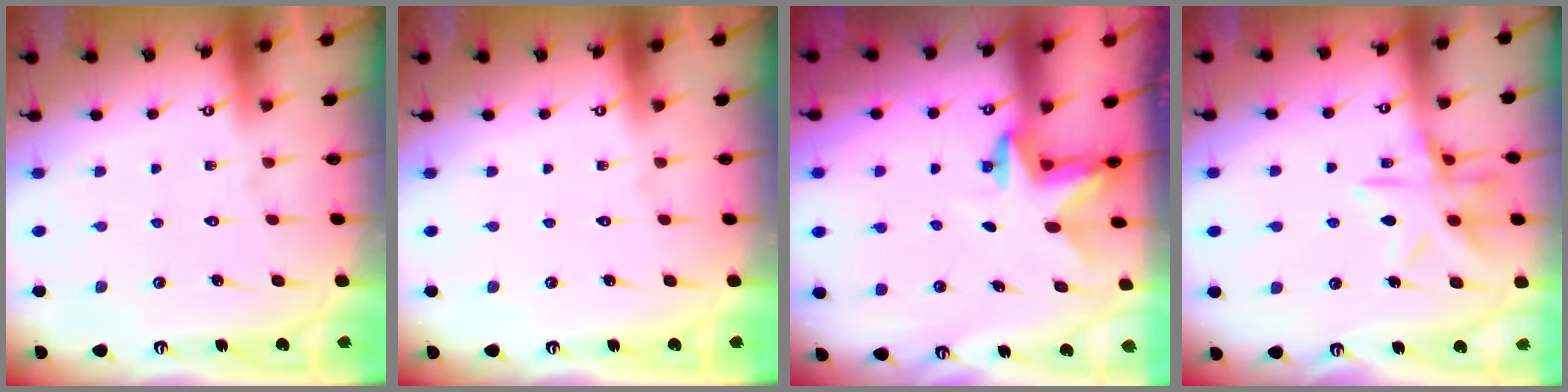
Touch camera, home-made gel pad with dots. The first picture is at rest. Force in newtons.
{"total": 0.0}
{"total": 2.4, "press": 2.4, "slide": 0.4}
{"total": 12.4, "press": 12.4, "slide": 0.8}